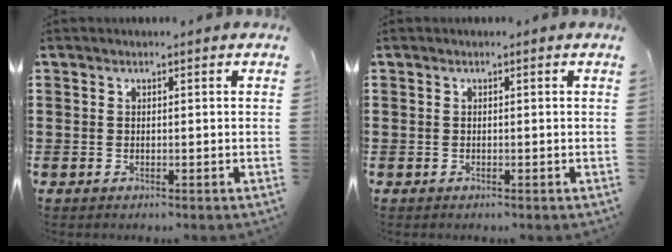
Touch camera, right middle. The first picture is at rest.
{"total": 0.0}